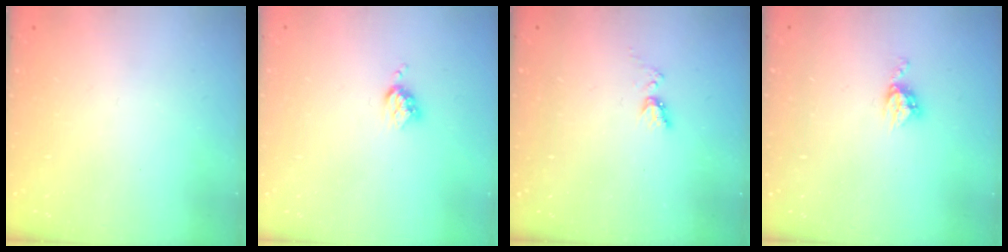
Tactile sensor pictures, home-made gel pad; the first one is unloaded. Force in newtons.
{"total": 3.5, "press": 3.5, "slide": 0.4}
{"total": 4.4, "press": 4.4, "slide": 0.6}
{"total": 4.9, "press": 4.8, "slide": 0.2}